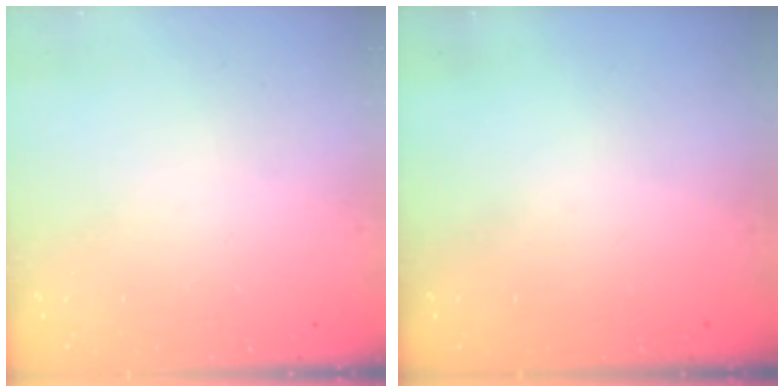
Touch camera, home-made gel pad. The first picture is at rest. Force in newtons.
{"total": 0.0}